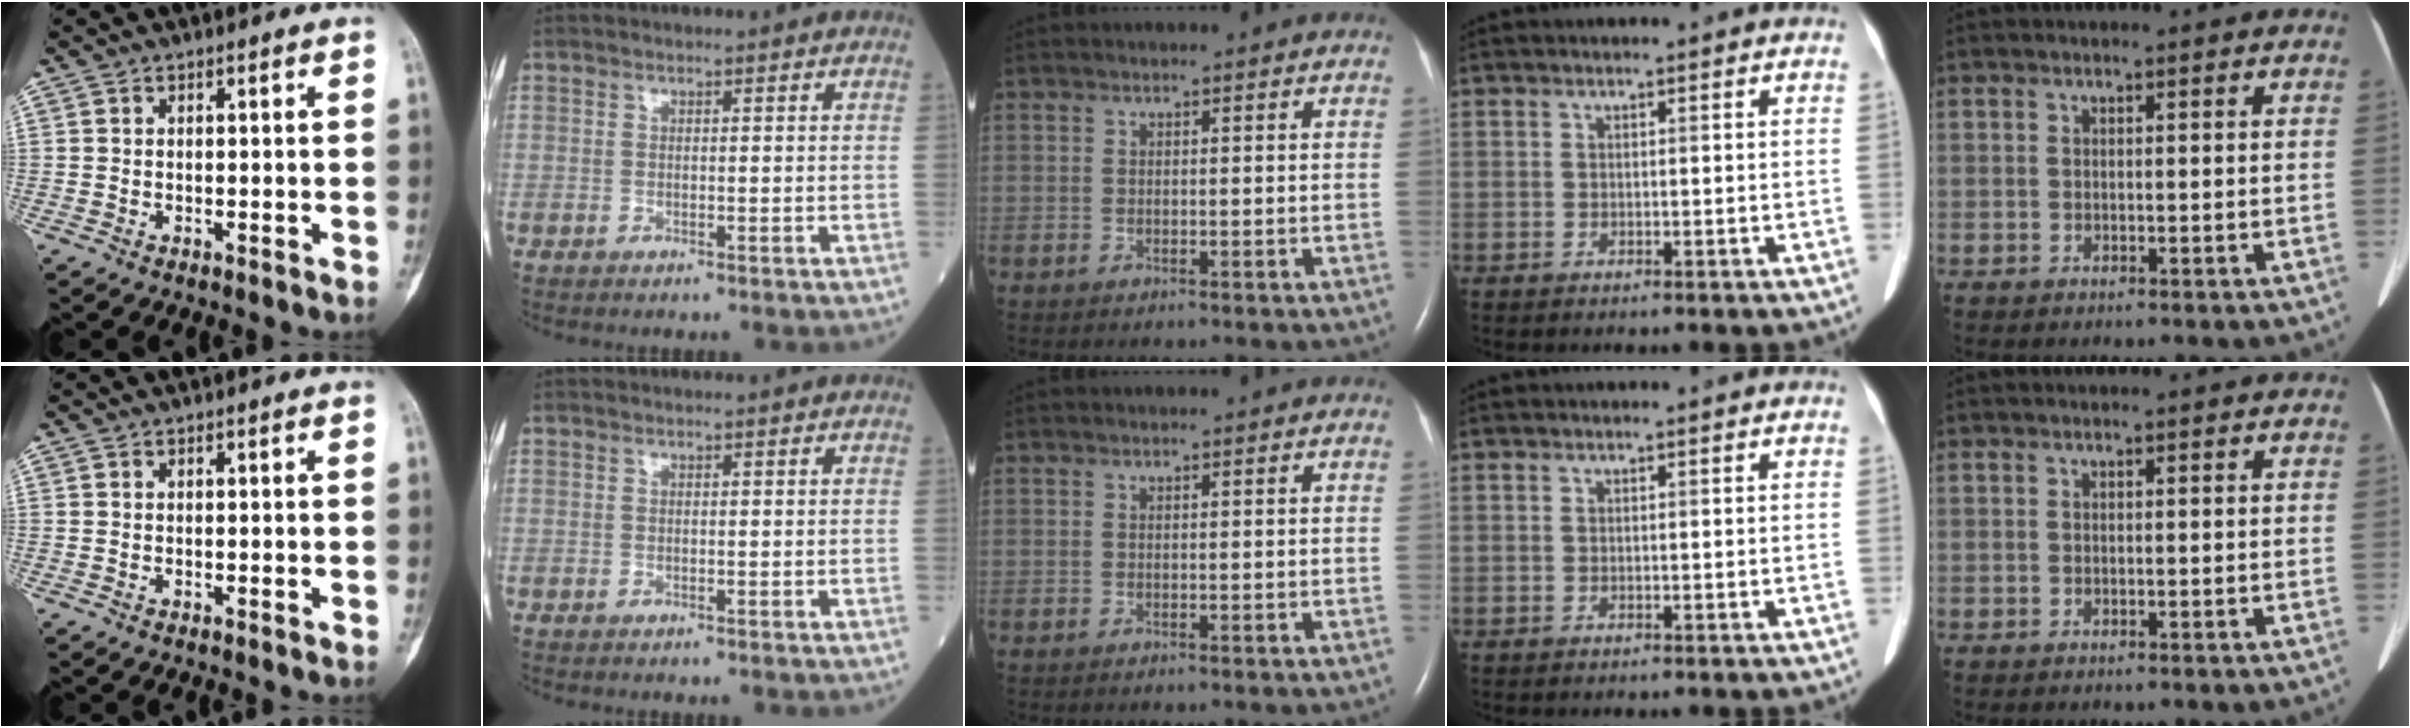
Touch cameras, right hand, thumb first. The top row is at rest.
{}